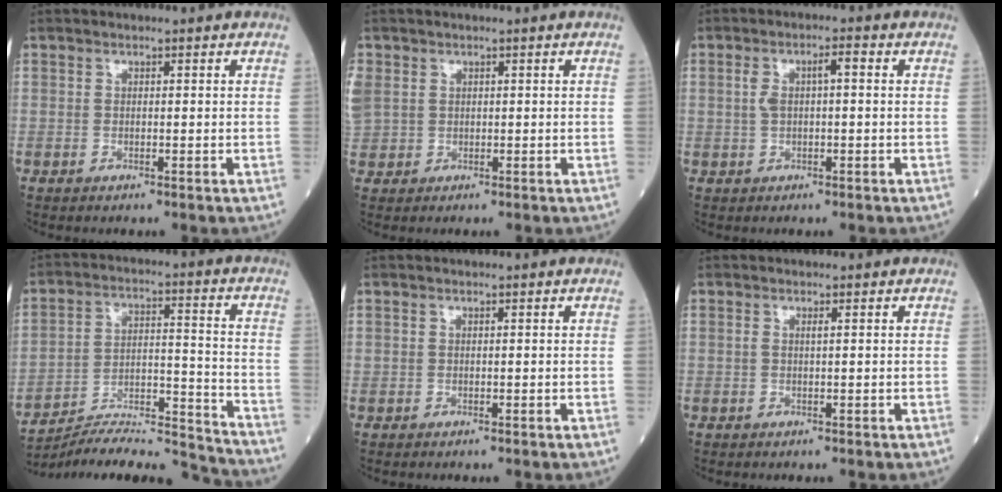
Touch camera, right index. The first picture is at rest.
{"total": 4.9, "force": [1.1, 4.3, 2.1], "torque": [-0.089, 0.022, 0.034]}
{"total": 3.9, "force": [0.6, 1.2, 3.6], "torque": [-0.076, 0.023, 0.013]}
{"total": 18.1, "force": [-17.7, -0.3, 3.8], "torque": [-0.076, 0.020, -0.278]}
{"total": 0.0}
{"total": 0.7, "force": [0.3, 0.0, 0.7], "torque": [-0.019, 0.004, 0.005]}